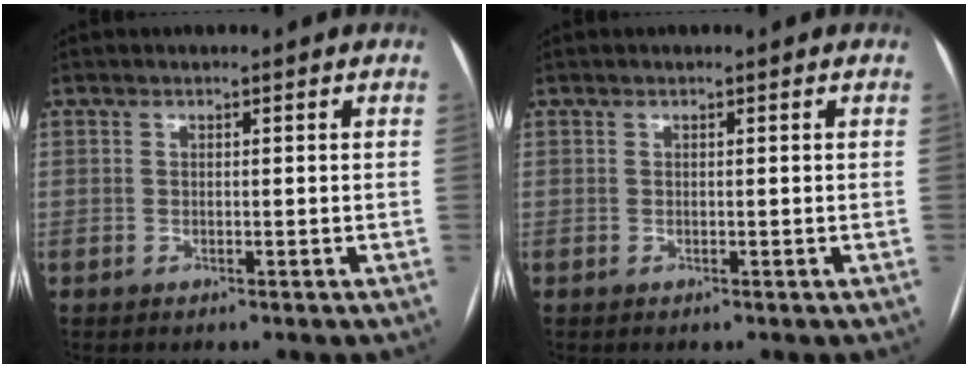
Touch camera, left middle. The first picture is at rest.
{"total": 0.0}